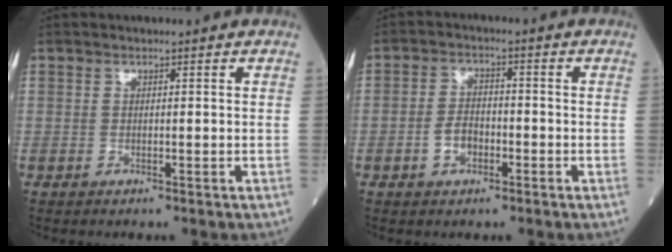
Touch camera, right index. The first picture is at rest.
{"total": 3.9, "force": [-1.6, 2.5, 2.6], "torque": [-0.054, 0.007, -0.028]}